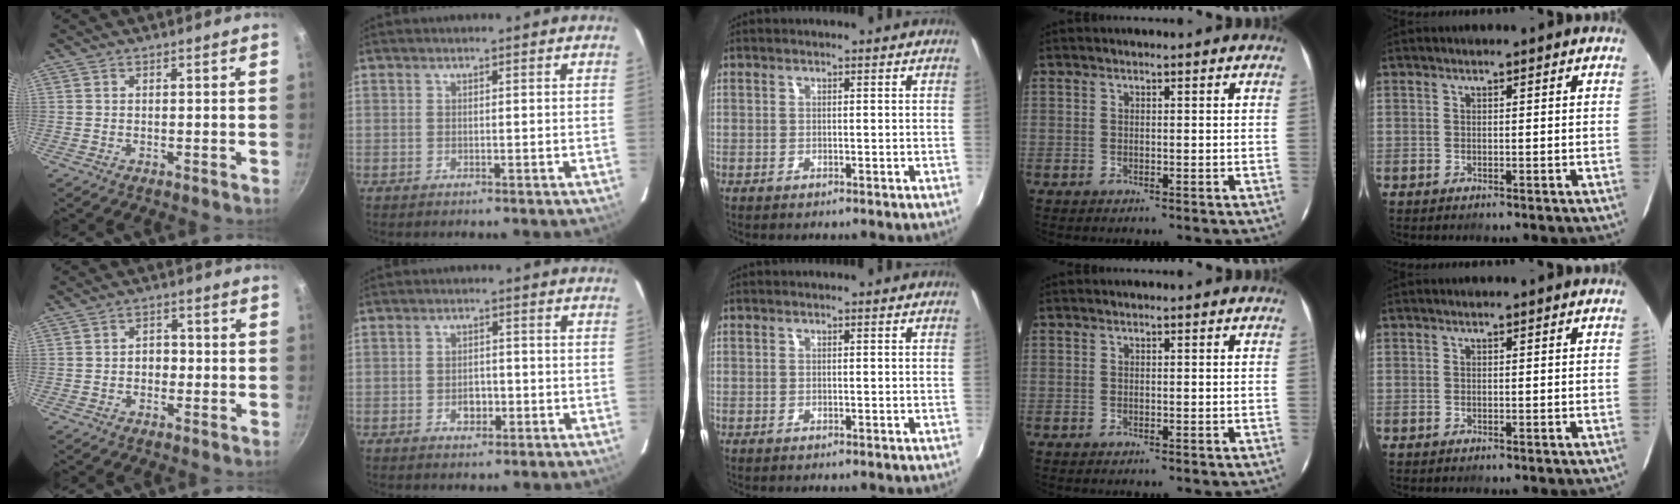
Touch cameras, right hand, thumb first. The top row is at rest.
{"thumb": {"total": 3.4, "force": [-0.5, 2.6, 2.1], "torque": [-0.010, 0.013, -0.010]}, "index": {"total": 3.2, "force": [-1.2, 2.3, 1.9], "torque": [-0.033, 0.004, -0.017]}}